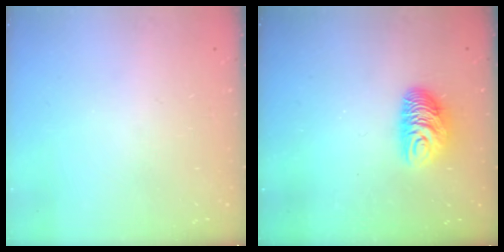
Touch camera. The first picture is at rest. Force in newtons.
{"total": 9.5, "press": 9.5, "slide": 0.6}